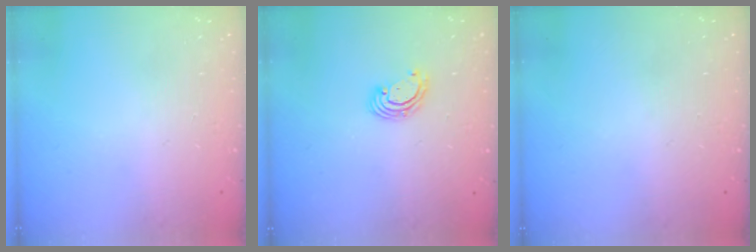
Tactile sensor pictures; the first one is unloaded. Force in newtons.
{"total": 3.1, "press": 3.1, "slide": 0.1}
{"total": 0.0}